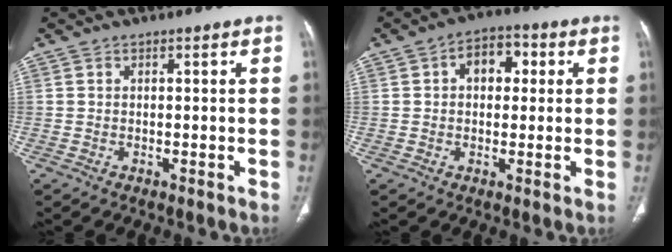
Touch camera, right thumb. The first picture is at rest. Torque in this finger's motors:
{"motor_torque": [0.38, 1.76, 0.84, -0.47, 0.03]}